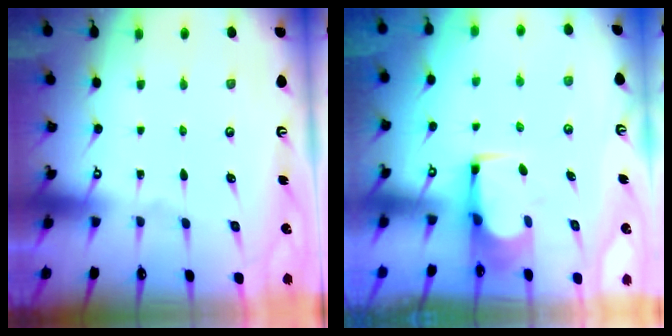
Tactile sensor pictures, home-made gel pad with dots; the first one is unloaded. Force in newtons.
{"total": 1.7, "press": 1.7, "slide": 0.3}